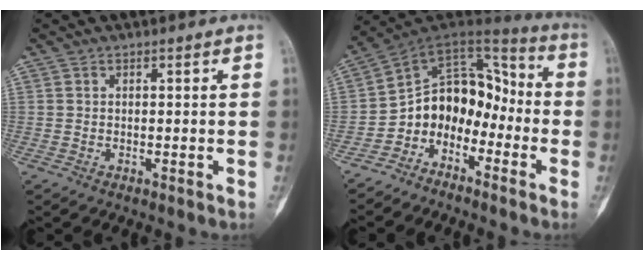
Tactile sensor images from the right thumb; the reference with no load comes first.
{"total": 12.9, "force": [-5.4, 9.7, 6.7], "torque": [-0.058, 0.108, -0.108]}